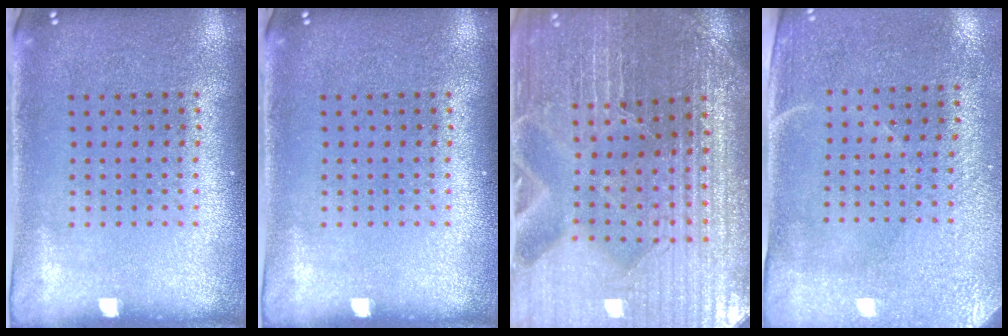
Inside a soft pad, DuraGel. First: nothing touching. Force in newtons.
{"total": 0.0}
{"total": 4.0, "press": 4.0, "slide": 0.7}
{"total": 2.9, "press": 2.5, "slide": 1.4}